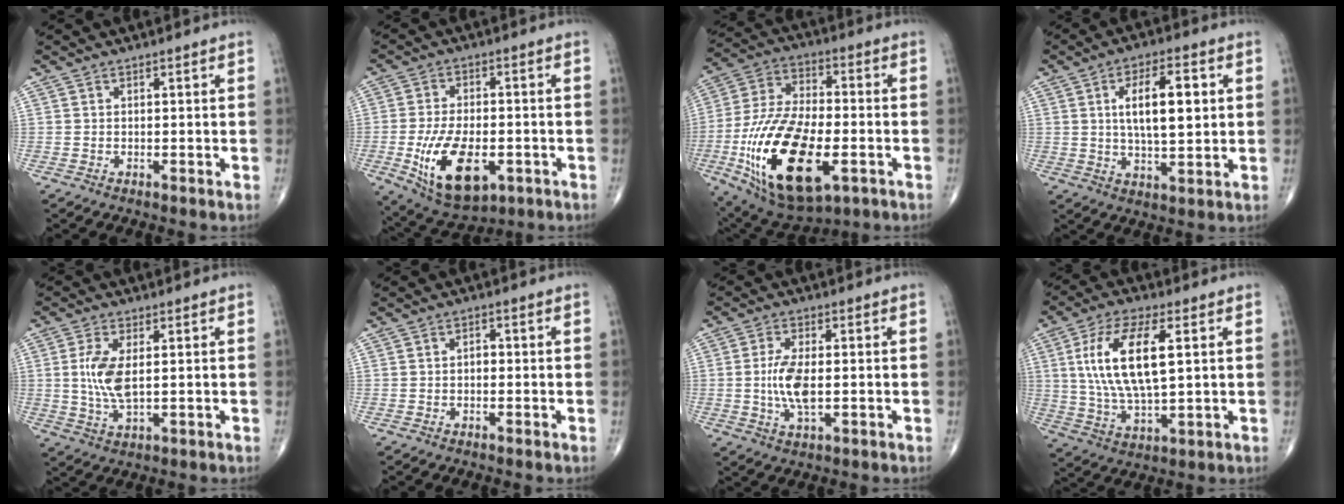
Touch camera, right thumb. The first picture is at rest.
{"total": 14.8, "force": [-4.5, 7.8, 11.8], "torque": [-0.196, 0.002, -0.060]}
{"total": 24.9, "force": [-7.5, 12.0, 20.5], "torque": [-0.415, 0.004, -0.117]}
{"total": 11.4, "force": [2.3, 4.6, 10.2], "torque": [-0.155, -0.005, 0.037]}
{"total": 7.1, "force": [0.8, 2.9, 6.4], "torque": [-0.142, -0.008, 0.019]}
{"total": 1.3, "force": [-0.2, 0.9, 0.9], "torque": [-0.007, 0.004, -0.007]}
{"total": 7.2, "force": [-0.4, 2.9, 6.6], "torque": [-0.139, -0.006, -0.009]}
{"total": 15.4, "force": [3.5, 5.9, 13.8], "torque": [-0.272, -0.006, 0.067]}